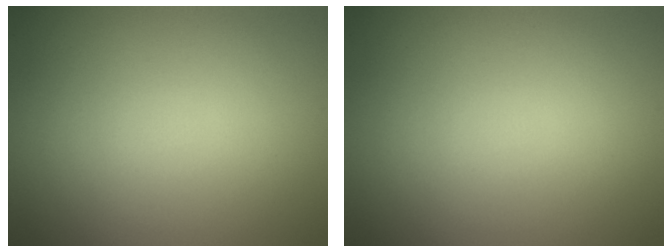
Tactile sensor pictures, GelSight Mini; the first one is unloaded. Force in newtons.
{"total": 0.0}